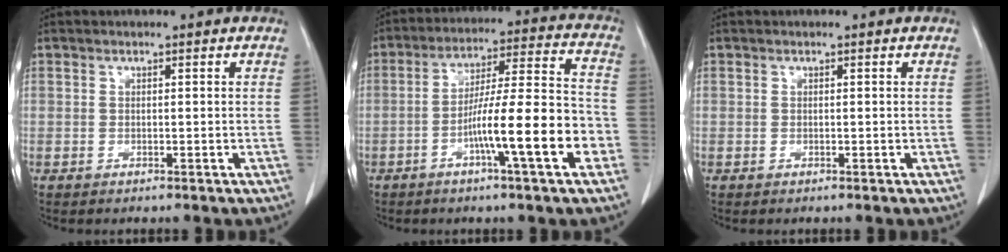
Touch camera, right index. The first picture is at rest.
{"total": 14.3, "force": [-5.0, 0.5, 13.4], "torque": [-0.216, 0.012, -0.081]}
{"total": 0.0}